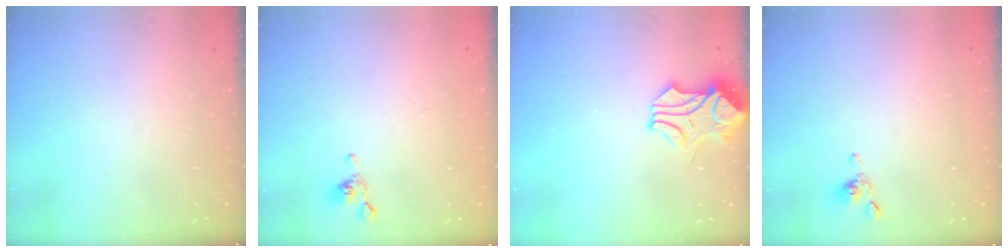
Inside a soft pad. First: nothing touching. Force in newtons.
{"total": 2.0, "press": 2.0, "slide": 0.1}
{"total": 1.4, "press": 1.3, "slide": 0.5}
{"total": 2.3, "press": 2.3, "slide": 0.6}